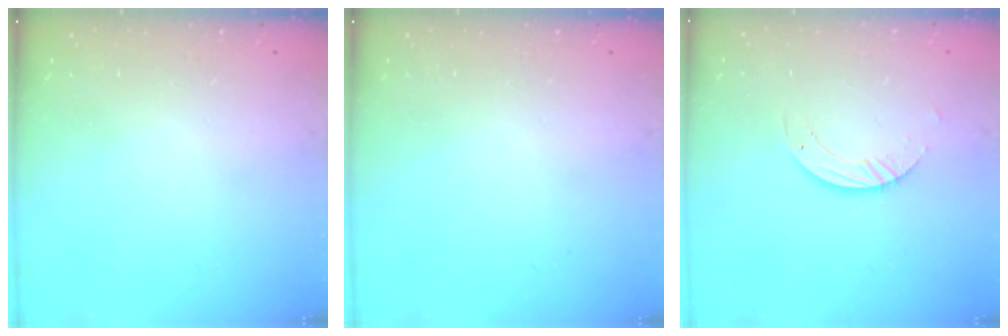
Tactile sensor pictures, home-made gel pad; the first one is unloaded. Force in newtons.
{"total": 0.0}
{"total": 3.8, "press": 3.8, "slide": 0.2}